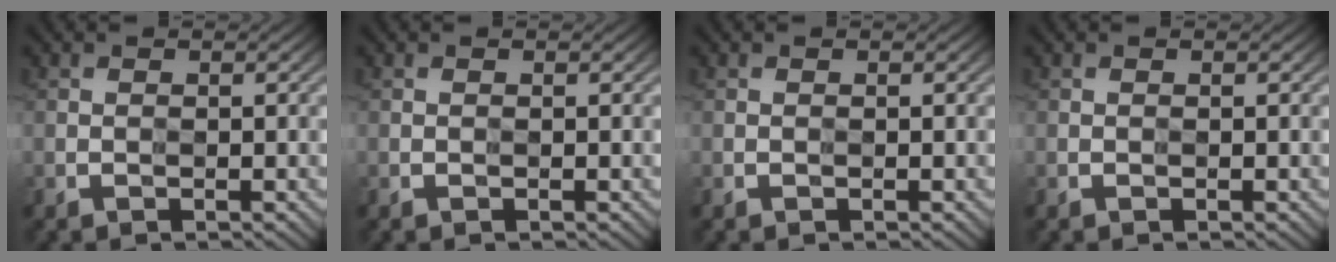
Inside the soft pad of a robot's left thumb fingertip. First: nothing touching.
{"total": 0.0}
{"total": 0.0}
{"total": 0.0}